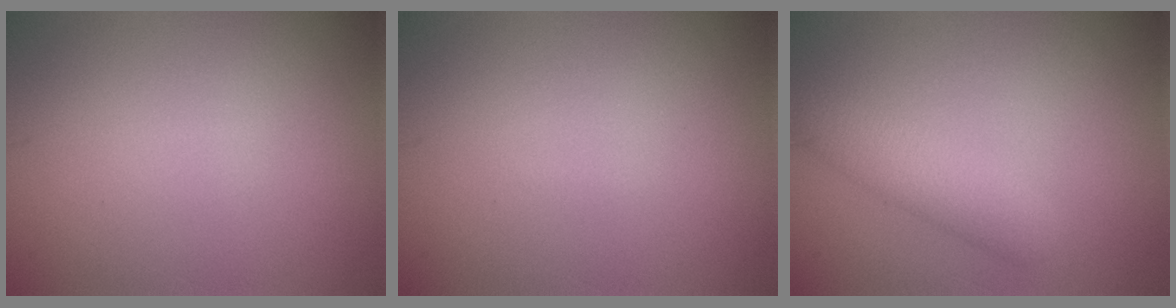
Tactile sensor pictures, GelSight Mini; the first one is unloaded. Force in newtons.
{"total": 0.0}
{"total": 3.3, "press": 3.3, "slide": 0.0}